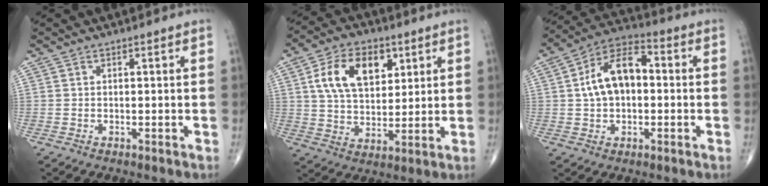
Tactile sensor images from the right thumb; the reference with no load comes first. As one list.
[{"total": 13.8, "force": [4.9, 8.6, 9.6], "torque": [-0.142, -0.009, 0.090]}, {"total": 12.2, "force": [0.8, 7.5, 9.6], "torque": [-0.158, 0.033, 0.003]}]